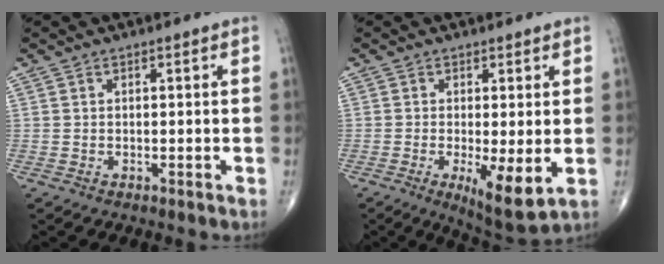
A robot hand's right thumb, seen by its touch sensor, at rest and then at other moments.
{"total": 7.9, "force": [-1.6, 2.1, 7.5], "torque": [-0.121, -0.025, -0.023]}